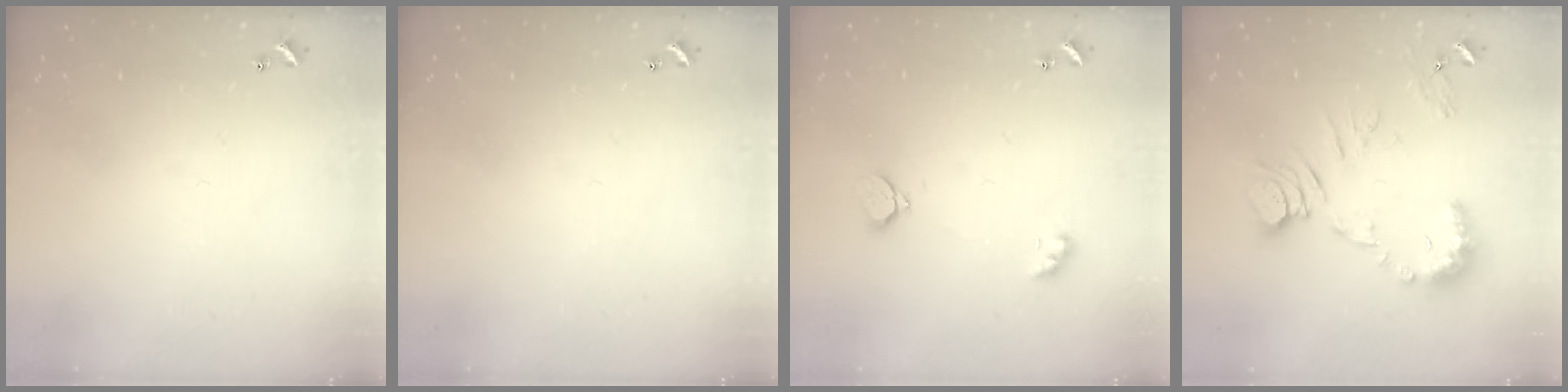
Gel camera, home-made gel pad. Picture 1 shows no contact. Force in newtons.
{"total": 0.0}
{"total": 2.4, "press": 2.3, "slide": 0.8}
{"total": 11.5, "press": 11.5, "slide": 0.6}